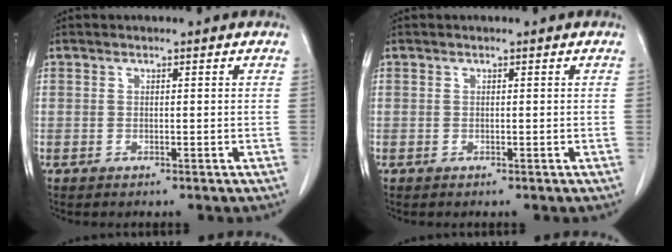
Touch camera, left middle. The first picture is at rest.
{"total": 0.0}